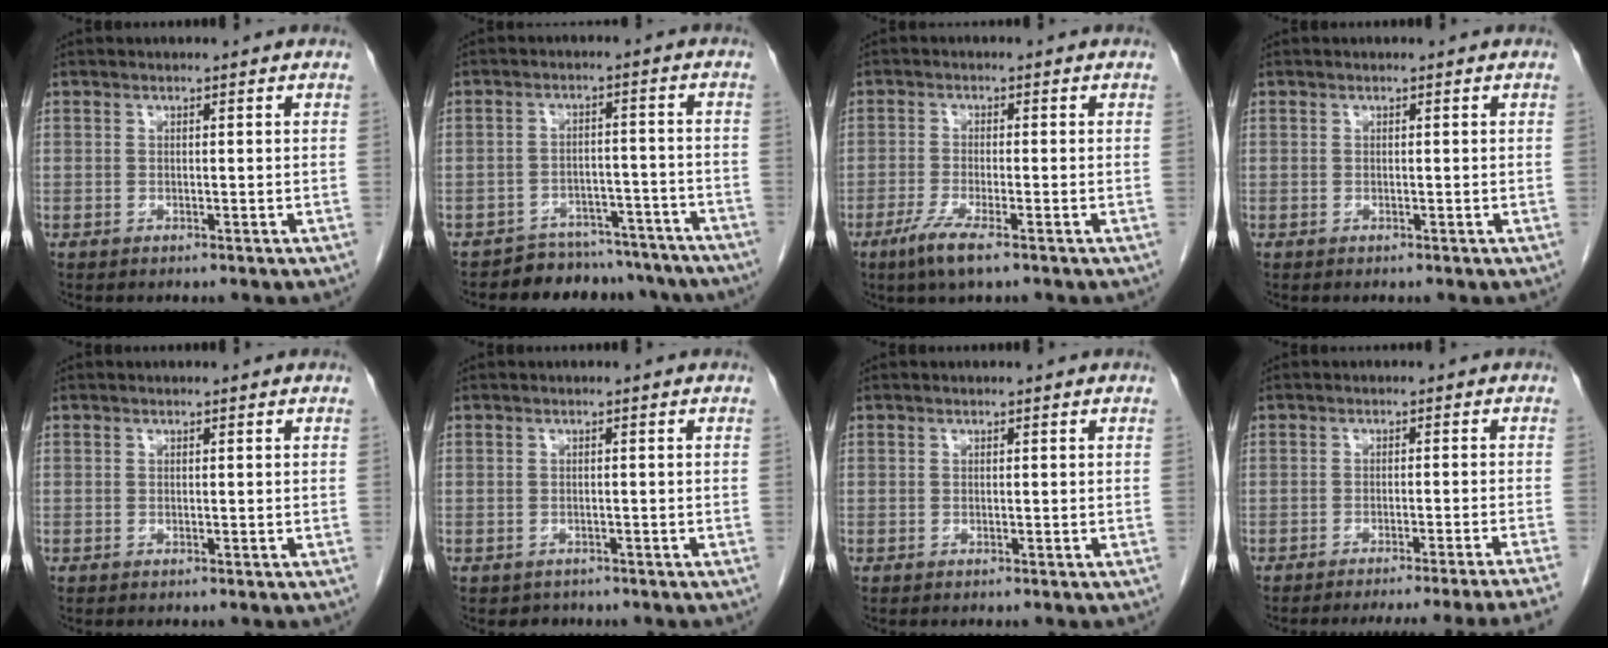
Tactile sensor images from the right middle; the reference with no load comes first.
{"total": 11.3, "force": [-10.1, 4.9, 0.9], "torque": [0.013, 0.035, -0.119]}
{"total": 4.6, "force": [-2.8, 0.3, 3.6], "torque": [-0.078, -0.013, -0.055]}
{"total": 0.0}
{"total": 0.0}
{"total": 1.6, "force": [-1.2, 1.0, -0.1], "torque": [-0.007, 0.002, -0.017]}
{"total": 0.0}
{"total": 17.1, "force": [-15.7, -2.7, 6.2], "torque": [-0.043, -0.029, -0.192]}